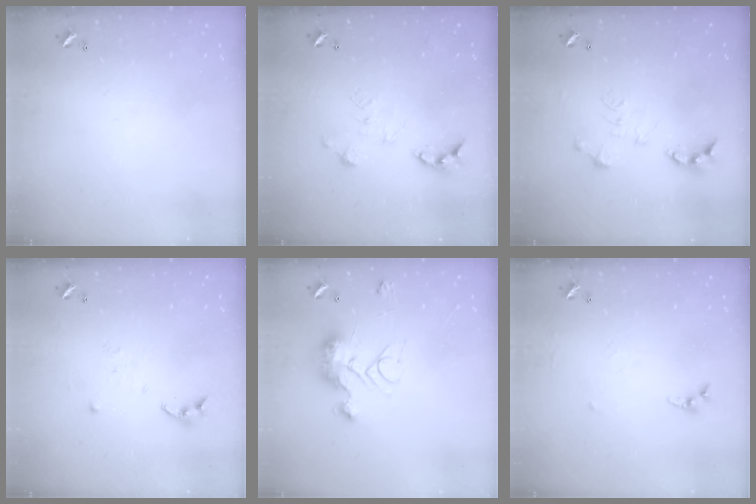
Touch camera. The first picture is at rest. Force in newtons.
{"total": 0.0}
{"total": 0.0}
{"total": 4.9, "press": 4.8, "slide": 0.5}
{"total": 18.1, "press": 18.1, "slide": 0.6}
{"total": 5.3, "press": 5.2, "slide": 0.6}